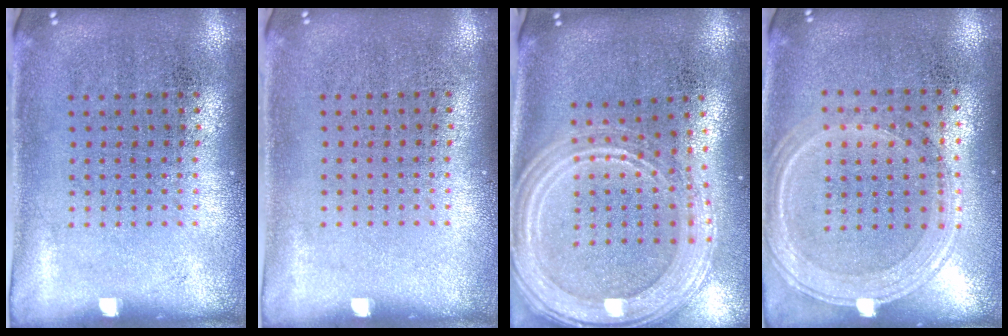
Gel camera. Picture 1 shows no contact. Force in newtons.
{"total": 0.0}
{"total": 2.5, "press": 2.2, "slide": 1.3}
{"total": 1.2, "press": 1.2, "slide": 0.3}